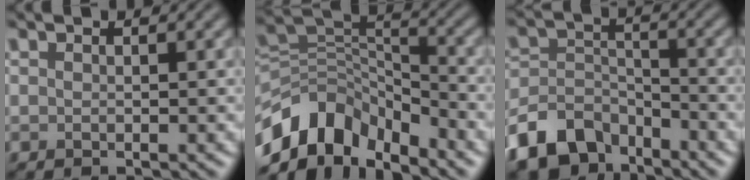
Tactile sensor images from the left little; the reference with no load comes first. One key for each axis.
{"total": 9.1, "fx": -6.0, "fy": 5.2, "fz": 4.4, "tx": -0.069, "ty": 0.000, "tz": -0.122}
{"total": 8.0, "fx": -5.9, "fy": 4.4, "fz": 3.0, "tx": -0.054, "ty": -0.005, "tz": -0.123}